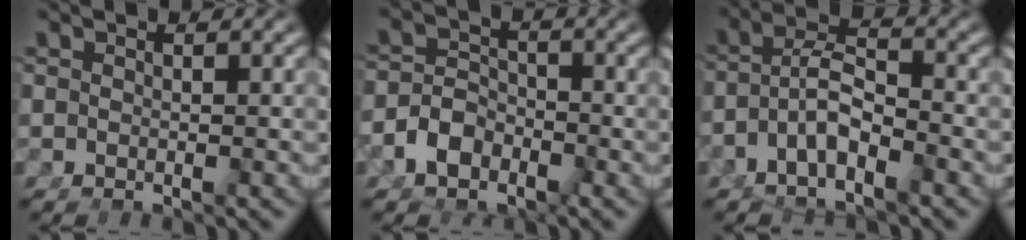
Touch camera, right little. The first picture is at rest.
{"total": 4.1, "force": [-2.3, 2.9, 1.7], "torque": [-0.024, -0.008, -0.038]}
{"total": 5.4, "force": [-2.4, 3.0, 3.7], "torque": [-0.060, -0.011, -0.042]}